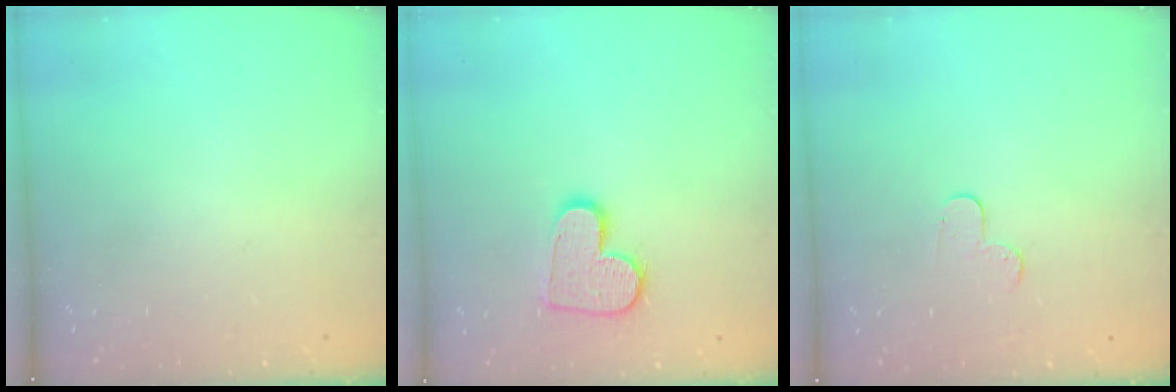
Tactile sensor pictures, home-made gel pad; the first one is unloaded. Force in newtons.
{"total": 11.8, "press": 11.8, "slide": 0.6}
{"total": 5.1, "press": 5.1, "slide": 0.5}